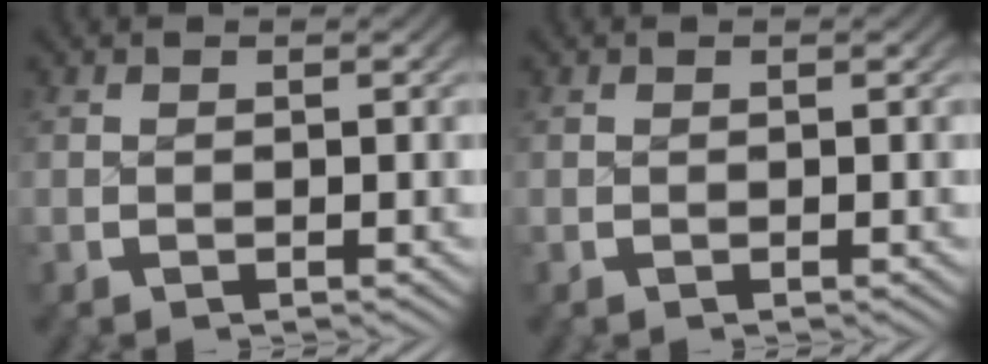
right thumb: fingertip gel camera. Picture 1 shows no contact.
{"total": 0.0}